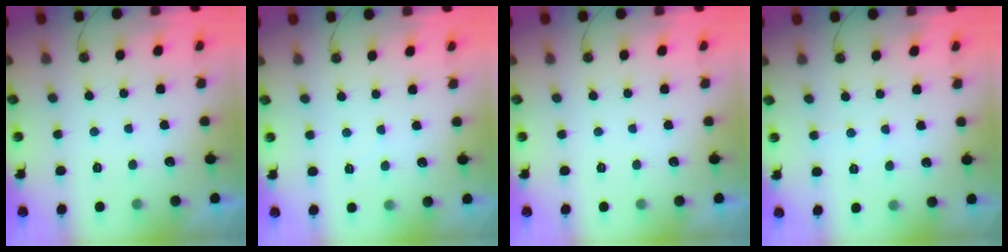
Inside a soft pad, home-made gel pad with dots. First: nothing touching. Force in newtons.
{"total": 2.4, "press": 2.4, "slide": 0.4}
{"total": 0.0}
{"total": 3.0, "press": 3.0, "slide": 0.6}